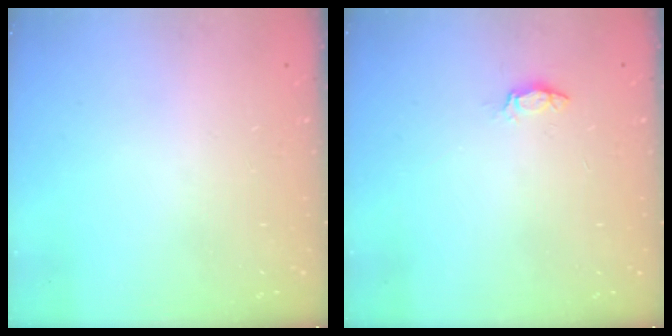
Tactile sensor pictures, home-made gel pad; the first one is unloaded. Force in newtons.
{"total": 3.0, "press": 3.0, "slide": 0.3}